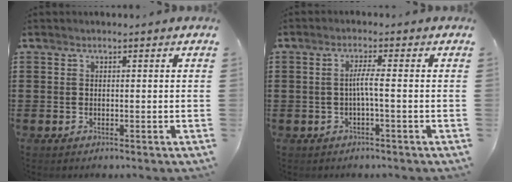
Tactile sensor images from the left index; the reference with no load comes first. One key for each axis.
{"total": 2.7, "fx": -0.5, "fy": -0.2, "fz": 2.7, "tx": -0.051, "ty": -0.002, "tz": -0.013}